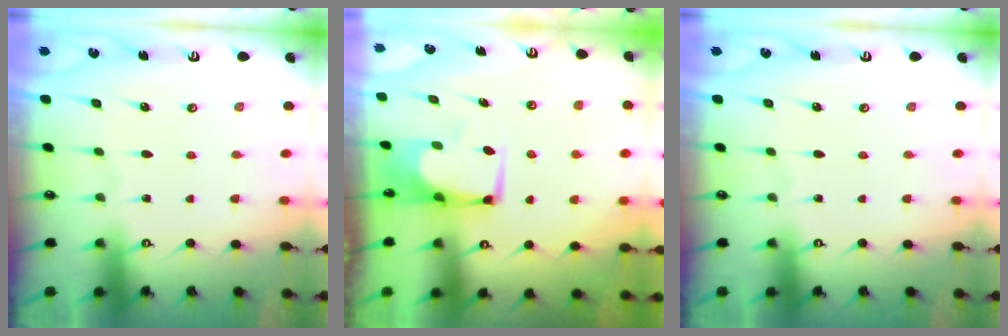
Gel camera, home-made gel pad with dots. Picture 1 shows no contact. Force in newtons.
{"total": 1.2, "press": 1.2, "slide": 0.2}
{"total": 0.0}